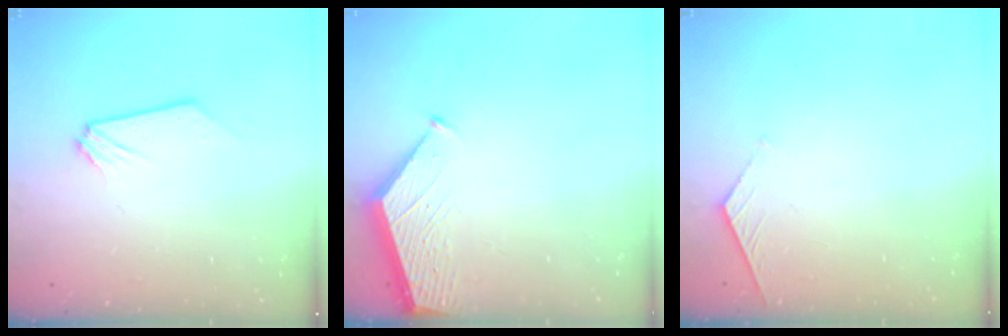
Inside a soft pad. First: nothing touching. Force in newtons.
{"total": 1.8, "press": 1.8, "slide": 0.2}
{"total": 4.1, "press": 4.1, "slide": 0.3}